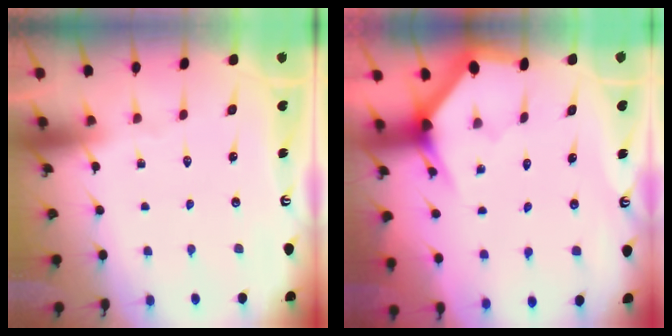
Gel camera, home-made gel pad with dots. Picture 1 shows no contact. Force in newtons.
{"total": 3.1, "press": 3.1, "slide": 0.0}